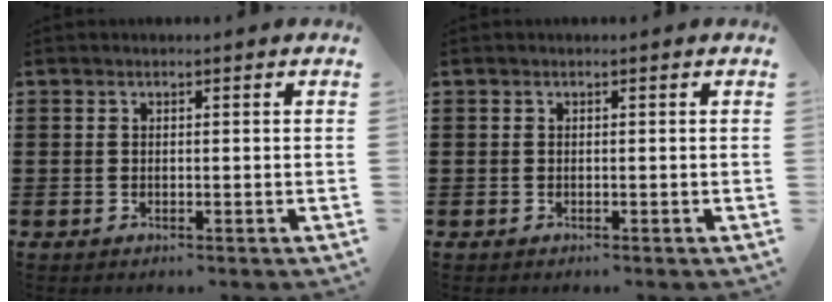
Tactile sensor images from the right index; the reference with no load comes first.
{"total": 0.0}